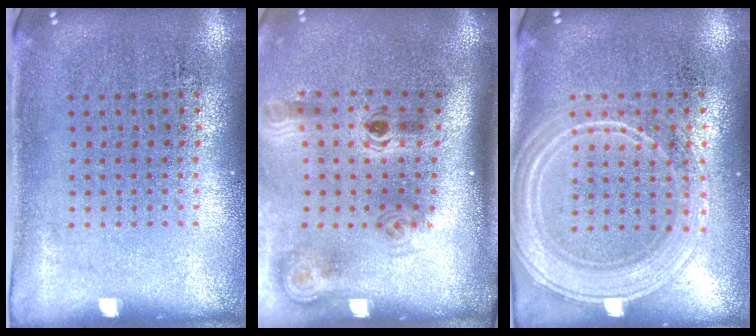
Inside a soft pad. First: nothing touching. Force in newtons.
{"total": 2.2, "press": 1.5, "slide": 1.6}
{"total": 2.2, "press": 2.1, "slide": 0.4}